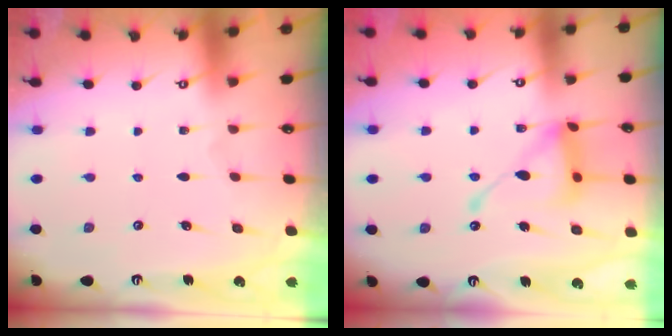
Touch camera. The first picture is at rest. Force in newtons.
{"total": 16.7, "press": 16.6, "slide": 1.5}